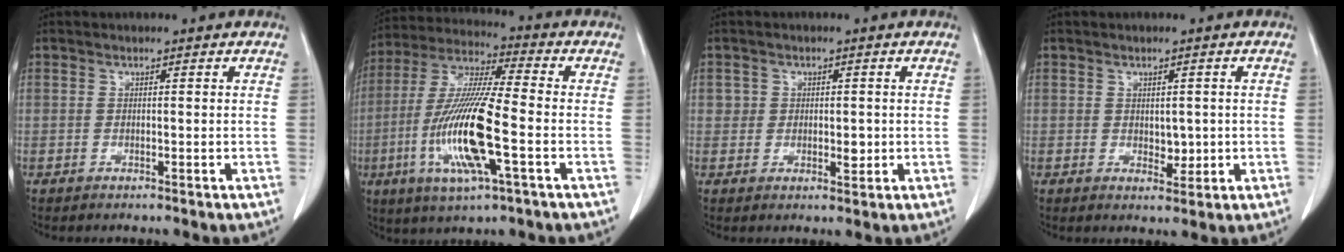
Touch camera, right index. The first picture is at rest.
{"total": 15.8, "force": [-4.0, 1.5, 15.2], "torque": [-0.316, -0.014, -0.074]}
{"total": 2.9, "force": [0.1, 2.3, 1.8], "torque": [-0.016, 0.000, 0.007]}
{"total": 2.6, "force": [0.0, 1.7, 2.0], "torque": [-0.027, -0.003, 0.008]}